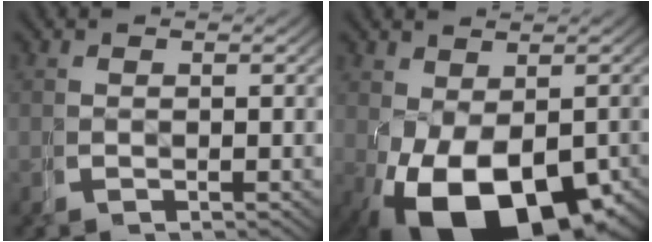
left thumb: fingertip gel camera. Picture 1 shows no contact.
{"total": 12.0, "force": [-3.9, 7.2, 8.8], "torque": [-0.168, -0.053, -0.024]}